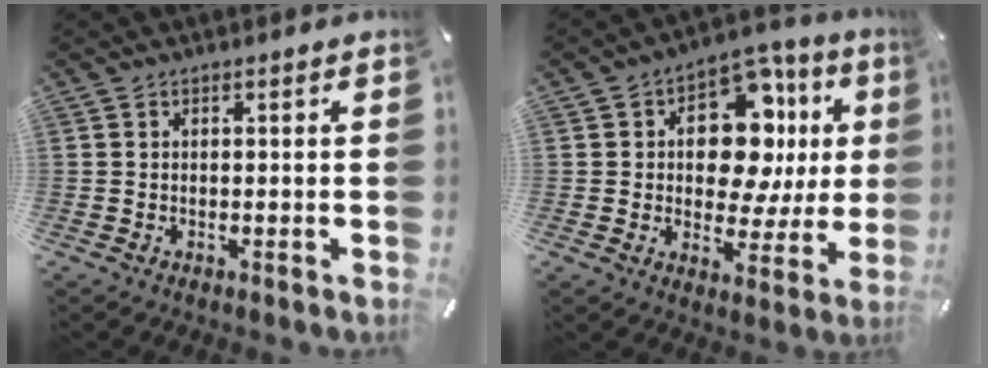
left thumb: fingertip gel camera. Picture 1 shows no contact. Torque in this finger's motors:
{"motor_torque": [1.60, 1.53, 1.32, -0.21, 0.19]}